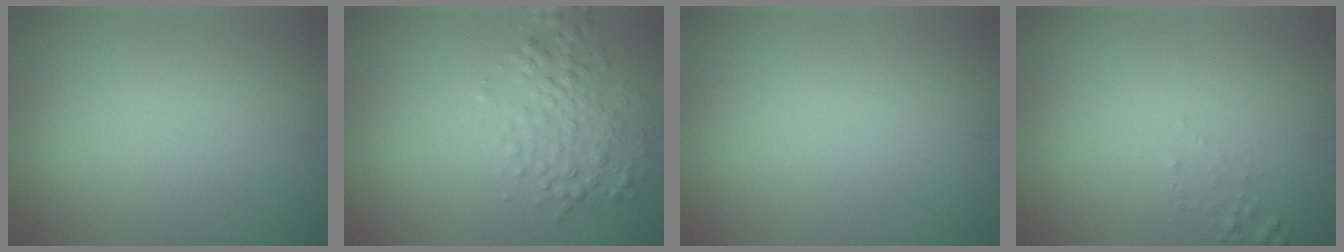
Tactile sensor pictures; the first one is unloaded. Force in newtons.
{"total": 2.9, "press": 2.9, "slide": 0.1}
{"total": 0.0}
{"total": 0.6, "press": 0.6, "slide": 0.0}